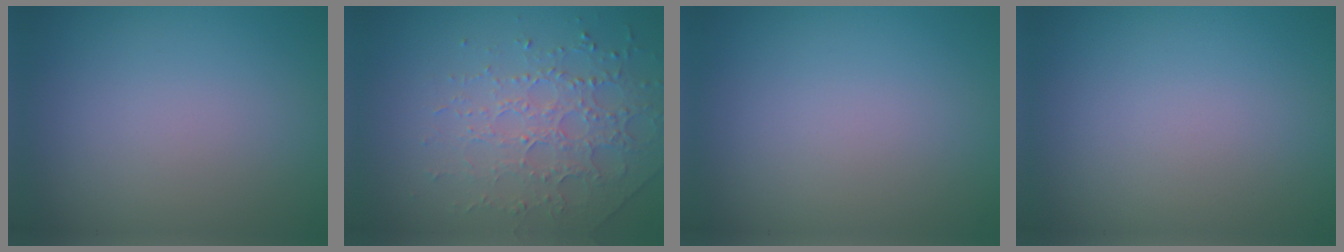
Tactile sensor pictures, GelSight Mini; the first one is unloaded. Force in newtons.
{"total": 3.7, "press": 3.6, "slide": 1.1}
{"total": 0.0}
{"total": 0.0}